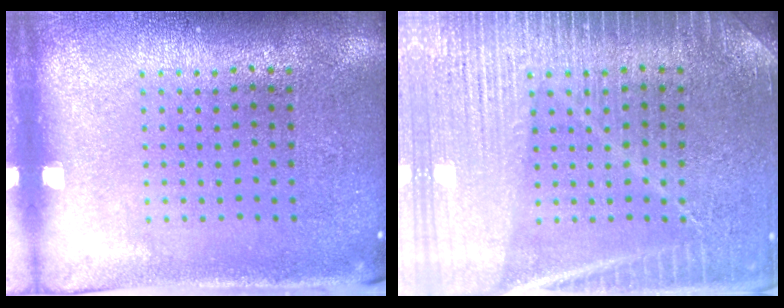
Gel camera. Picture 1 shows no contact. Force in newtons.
{"total": 3.7, "press": 3.7, "slide": 0.6}